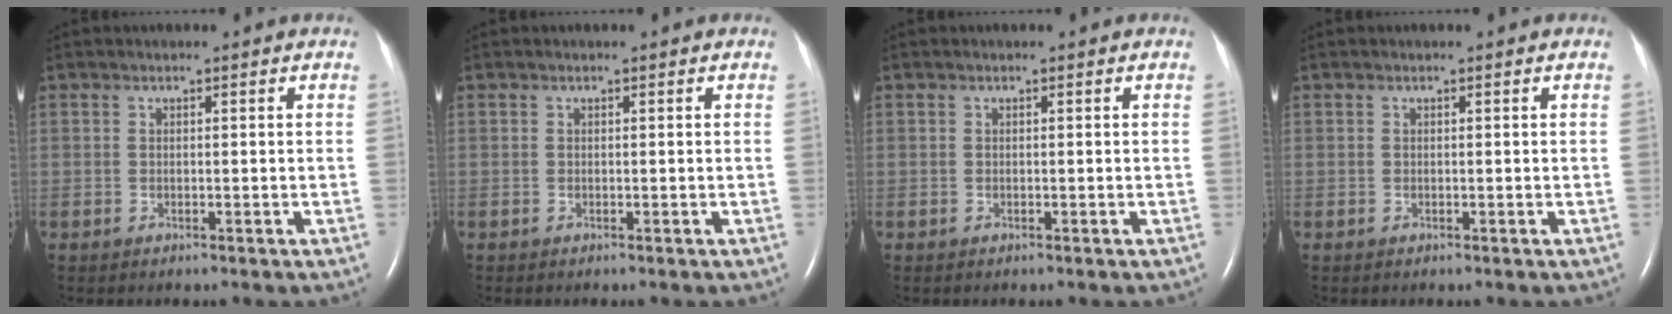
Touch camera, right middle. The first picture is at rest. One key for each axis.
{"total": 0.0}
{"total": 0.0}
{"total": 0.0}